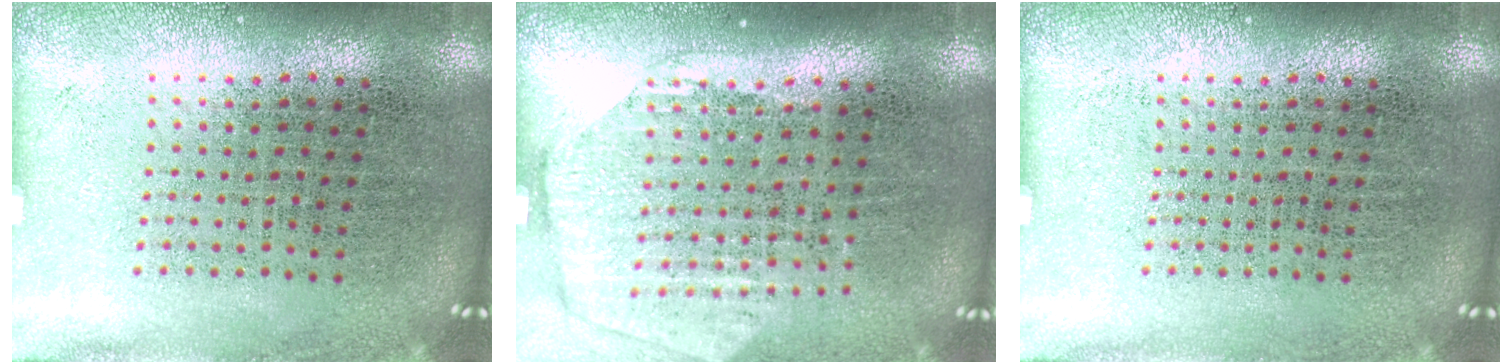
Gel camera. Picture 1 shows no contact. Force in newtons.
{"total": 1.7, "press": 1.5, "slide": 0.8}
{"total": 0.0}